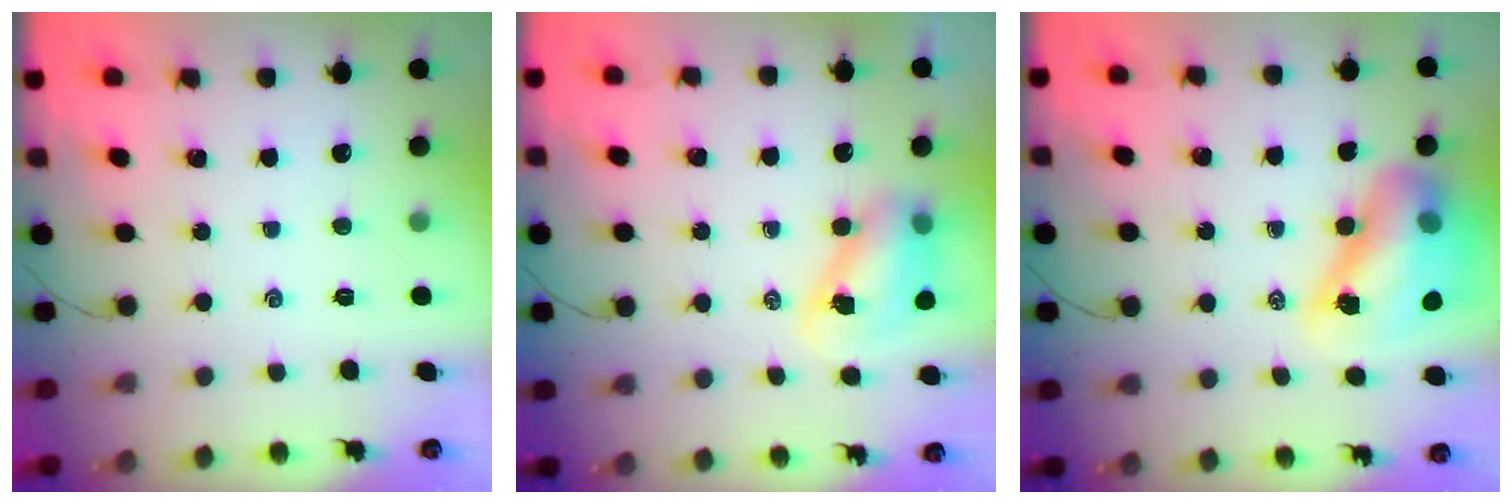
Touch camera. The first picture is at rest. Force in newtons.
{"total": 8.2, "press": 8.0, "slide": 1.6}
{"total": 15.1, "press": 14.6, "slide": 4.0}